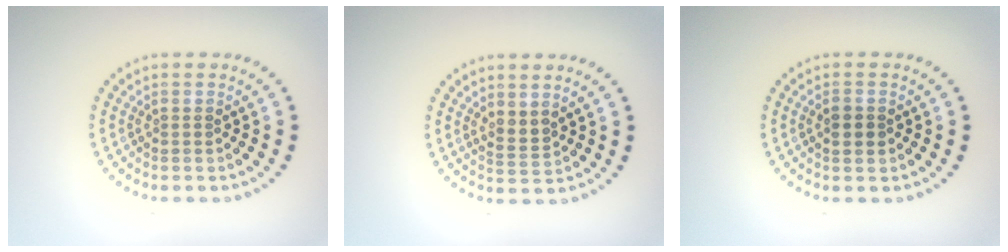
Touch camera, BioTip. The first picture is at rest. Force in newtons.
{"total": 1.6, "press": 1.2, "slide": 1.1}
{"total": 1.6, "press": 1.6, "slide": 0.2}